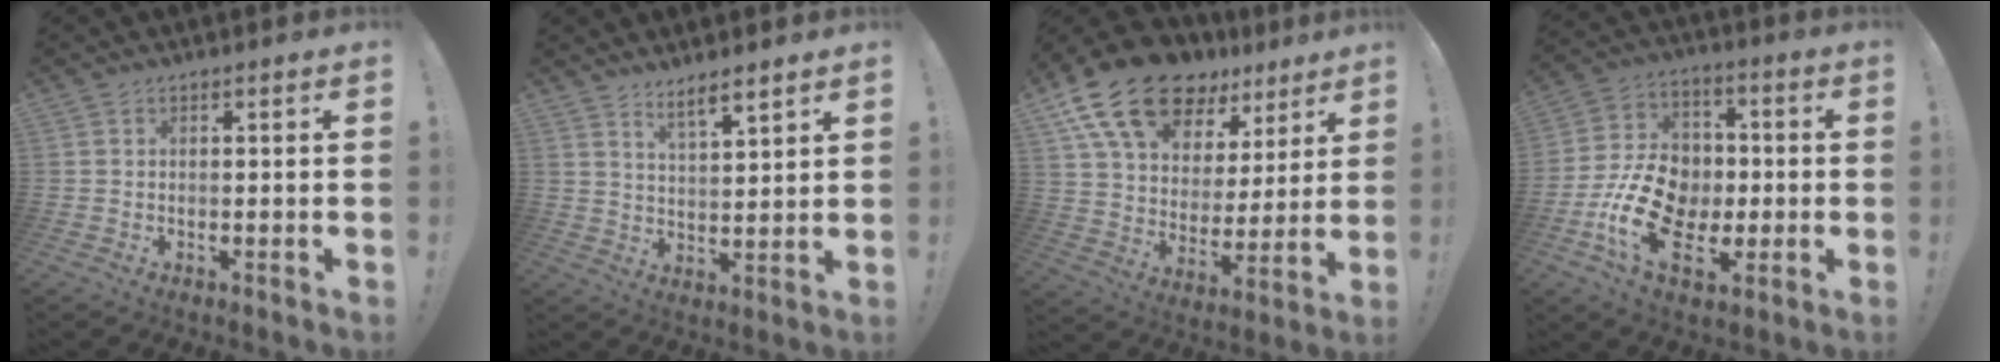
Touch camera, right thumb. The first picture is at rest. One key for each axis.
{"total": 6.5, "fx": 5.5, "fy": 1.1, "fz": 3.4, "tx": -0.049, "ty": -0.036, "tz": 0.094}
{"total": 20.9, "fx": 13.9, "fy": 11.5, "fz": 10.6, "tx": -0.183, "ty": -0.081, "tz": 0.260}
{"total": 19.0, "fx": -5.0, "fy": 13.3, "fz": 12.5, "tx": -0.227, "ty": 0.029, "tz": -0.073}